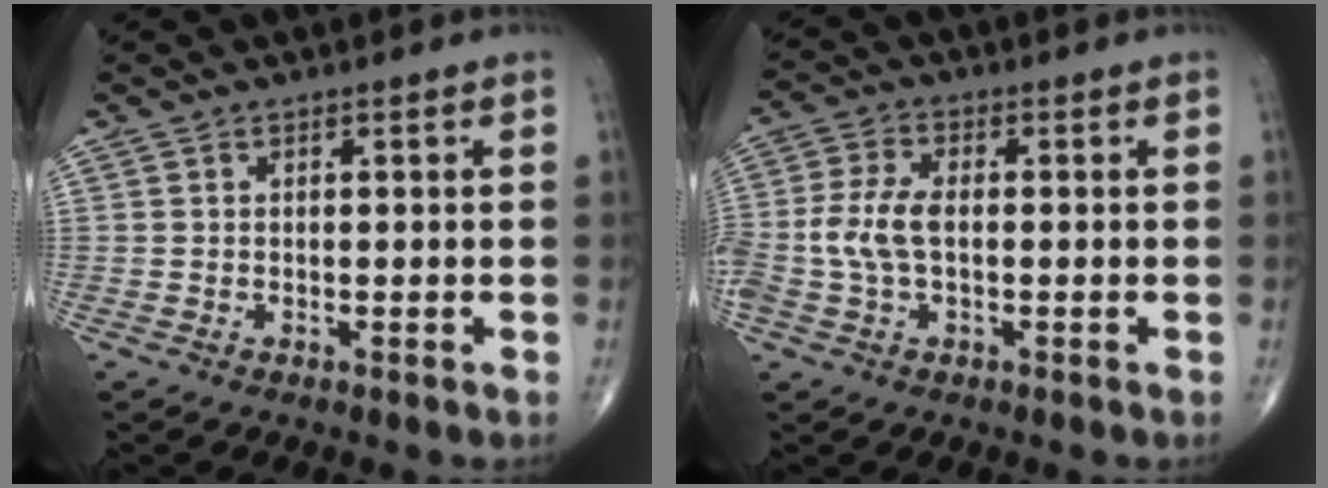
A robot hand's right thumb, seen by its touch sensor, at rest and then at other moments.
{"total": 7.3, "force": [-0.8, 4.0, 6.1], "torque": [-0.150, 0.016, -0.018]}